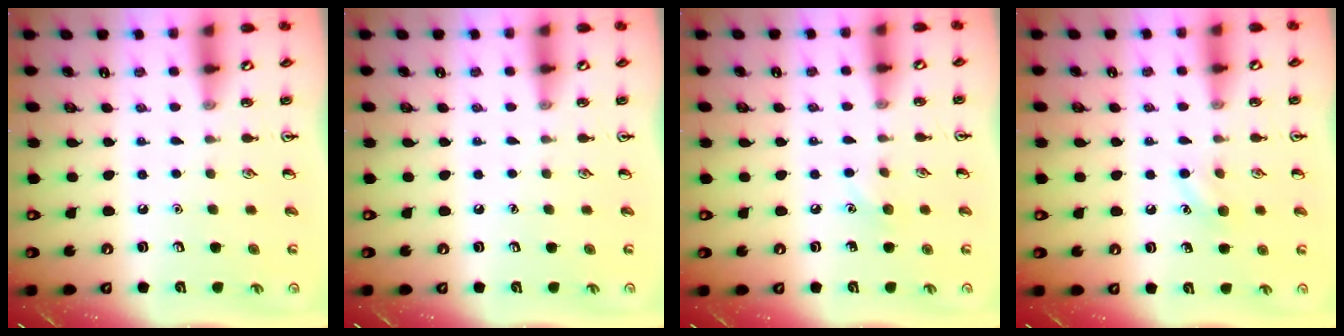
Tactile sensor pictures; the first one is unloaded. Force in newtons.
{"total": 0.0}
{"total": 5.3, "press": 5.0, "slide": 1.6}
{"total": 6.8, "press": 6.4, "slide": 2.2}